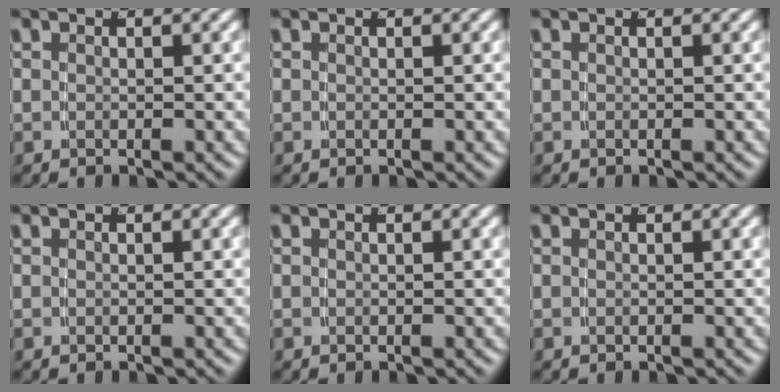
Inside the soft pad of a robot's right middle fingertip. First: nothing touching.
{"total": 0.0}
{"total": 0.0}
{"total": 0.0}
{"total": 0.0}
{"total": 0.0}